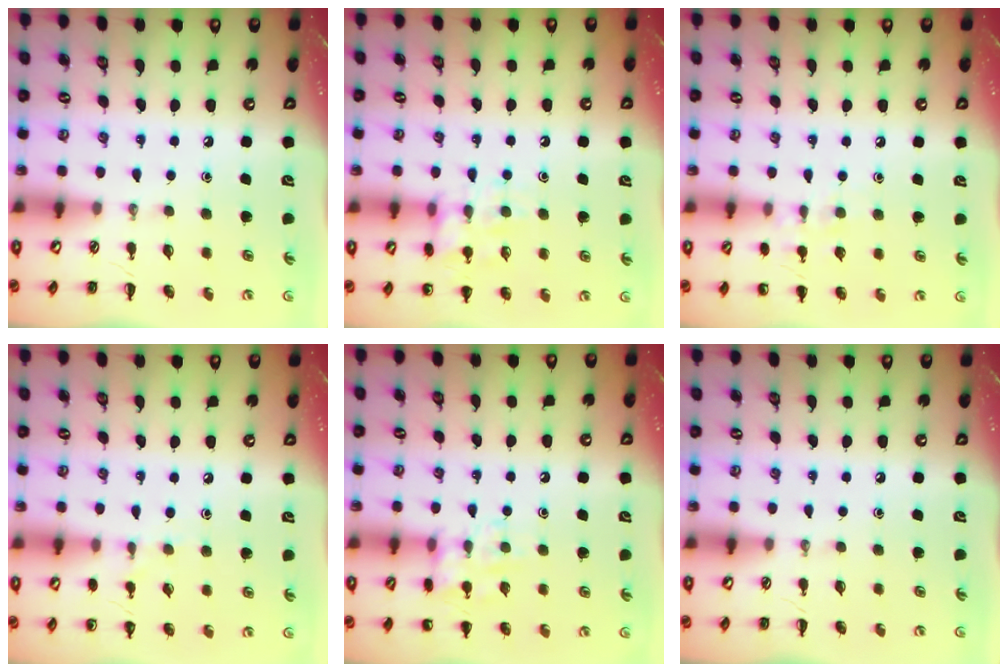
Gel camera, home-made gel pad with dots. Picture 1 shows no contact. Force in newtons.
{"total": 13.3, "press": 13.2, "slide": 1.7}
{"total": 6.8, "press": 6.6, "slide": 1.6}
{"total": 6.5, "press": 6.1, "slide": 2.1}
{"total": 11.6, "press": 11.5, "slide": 0.7}
{"total": 0.0}